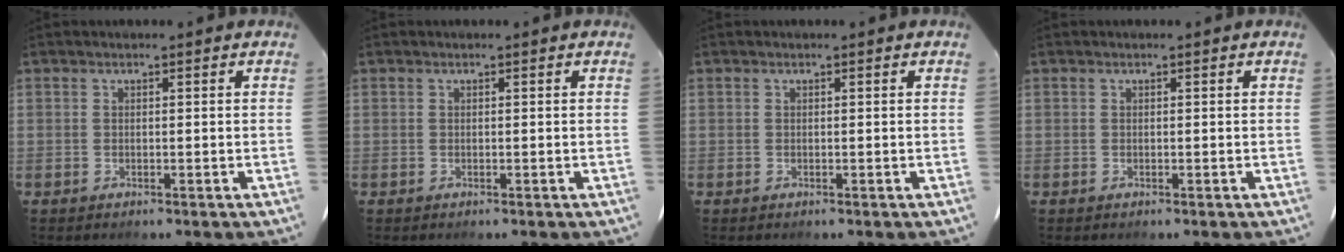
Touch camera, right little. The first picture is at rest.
{"total": 0.0}
{"total": 0.0}
{"total": 0.0}